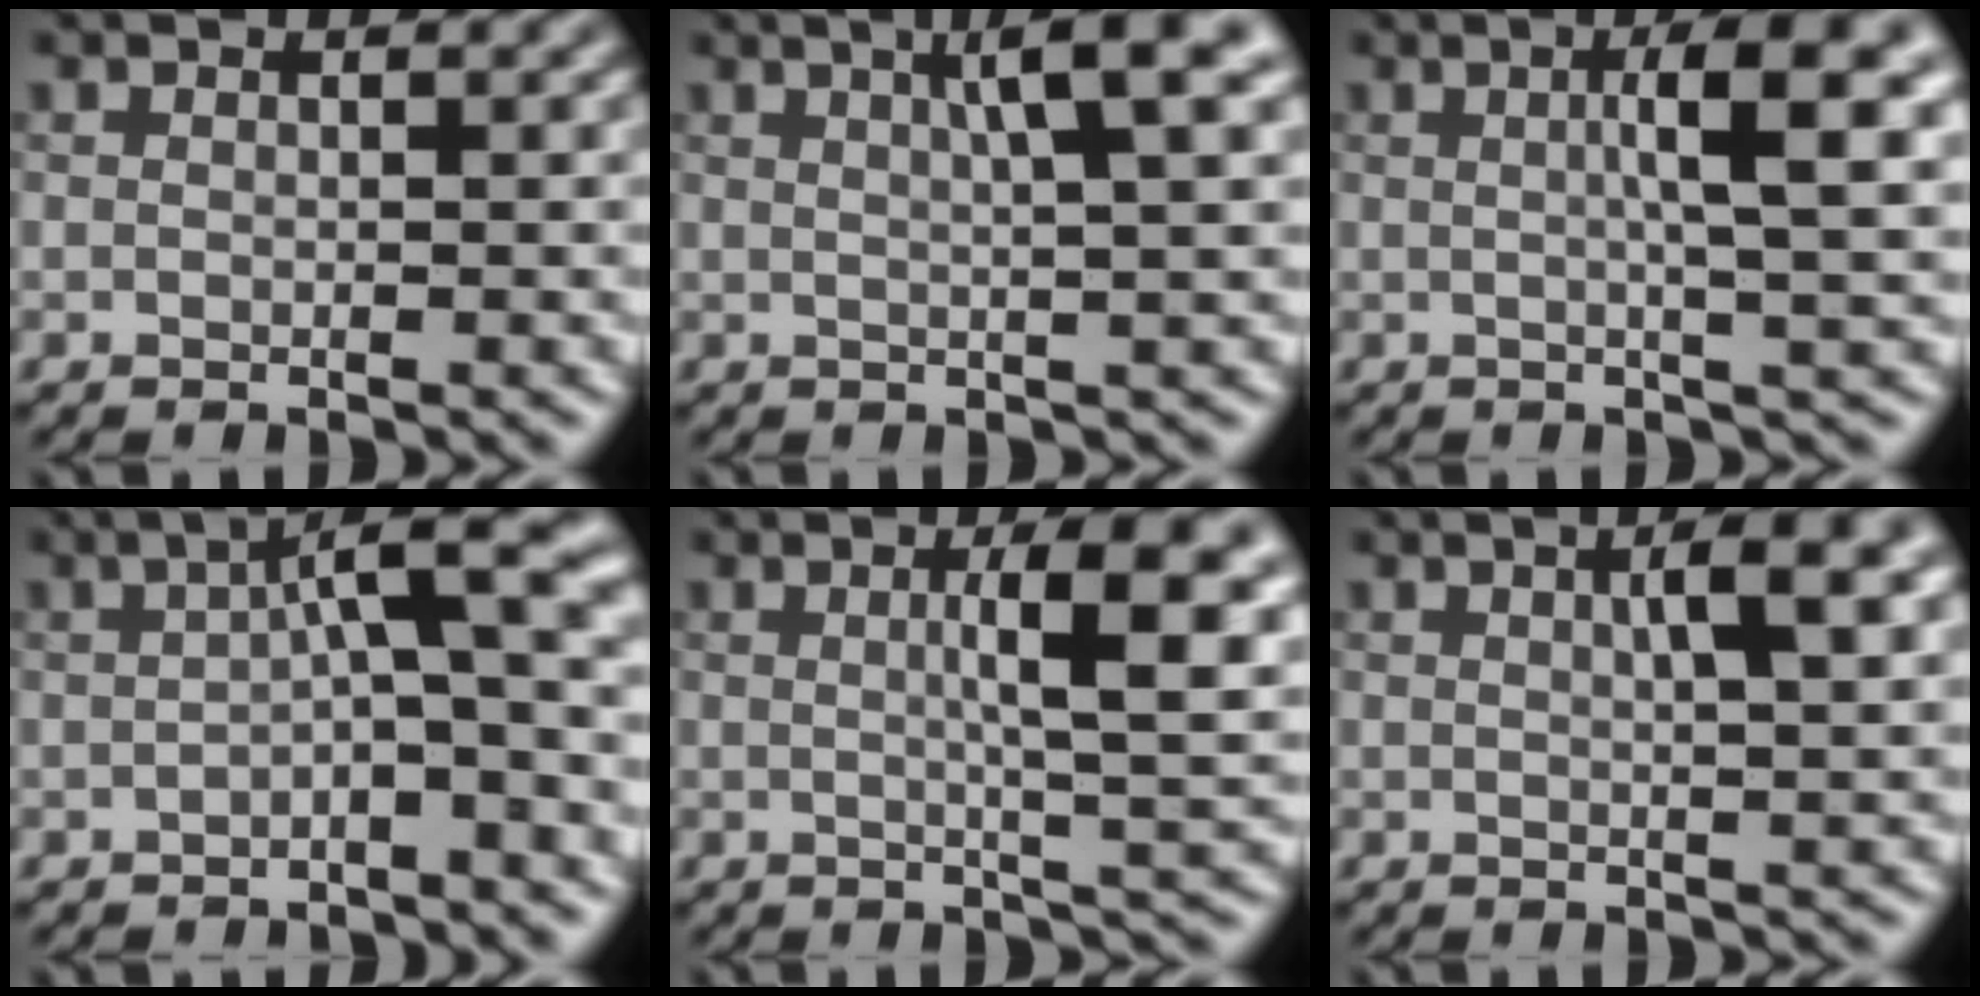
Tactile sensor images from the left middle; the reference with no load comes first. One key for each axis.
{"total": 5.1, "fx": 1.8, "fy": 0.7, "fz": 4.7, "tx": -0.061, "ty": 0.012, "tz": 0.025}
{"total": 5.7, "fx": 1.1, "fy": 0.8, "fz": 5.5, "tx": -0.079, "ty": 0.011, "tz": 0.014}
{"total": 5.5, "fx": -0.3, "fy": 1.1, "fz": 5.4, "tx": -0.078, "ty": 0.021, "tz": -0.014}
{"total": 7.2, "fx": 1.3, "fy": 1.6, "fz": 6.9, "tx": -0.085, "ty": 0.009, "tz": 0.016}
{"total": 4.3, "fx": 1.3, "fy": 0.9, "fz": 4.0, "tx": -0.054, "ty": 0.010, "tz": 0.017}